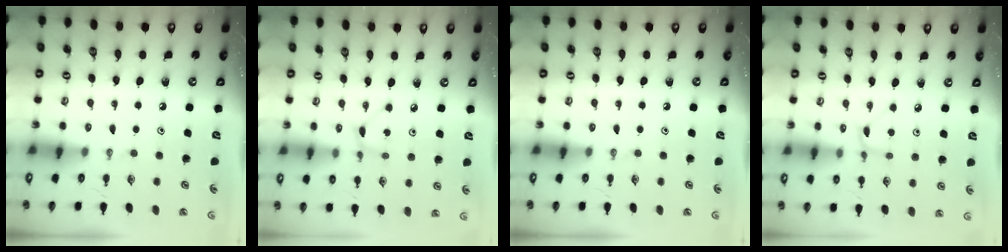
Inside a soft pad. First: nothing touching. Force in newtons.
{"total": 1.9, "press": 1.9, "slide": 0.1}
{"total": 0.0}
{"total": 2.4, "press": 2.3, "slide": 0.3}